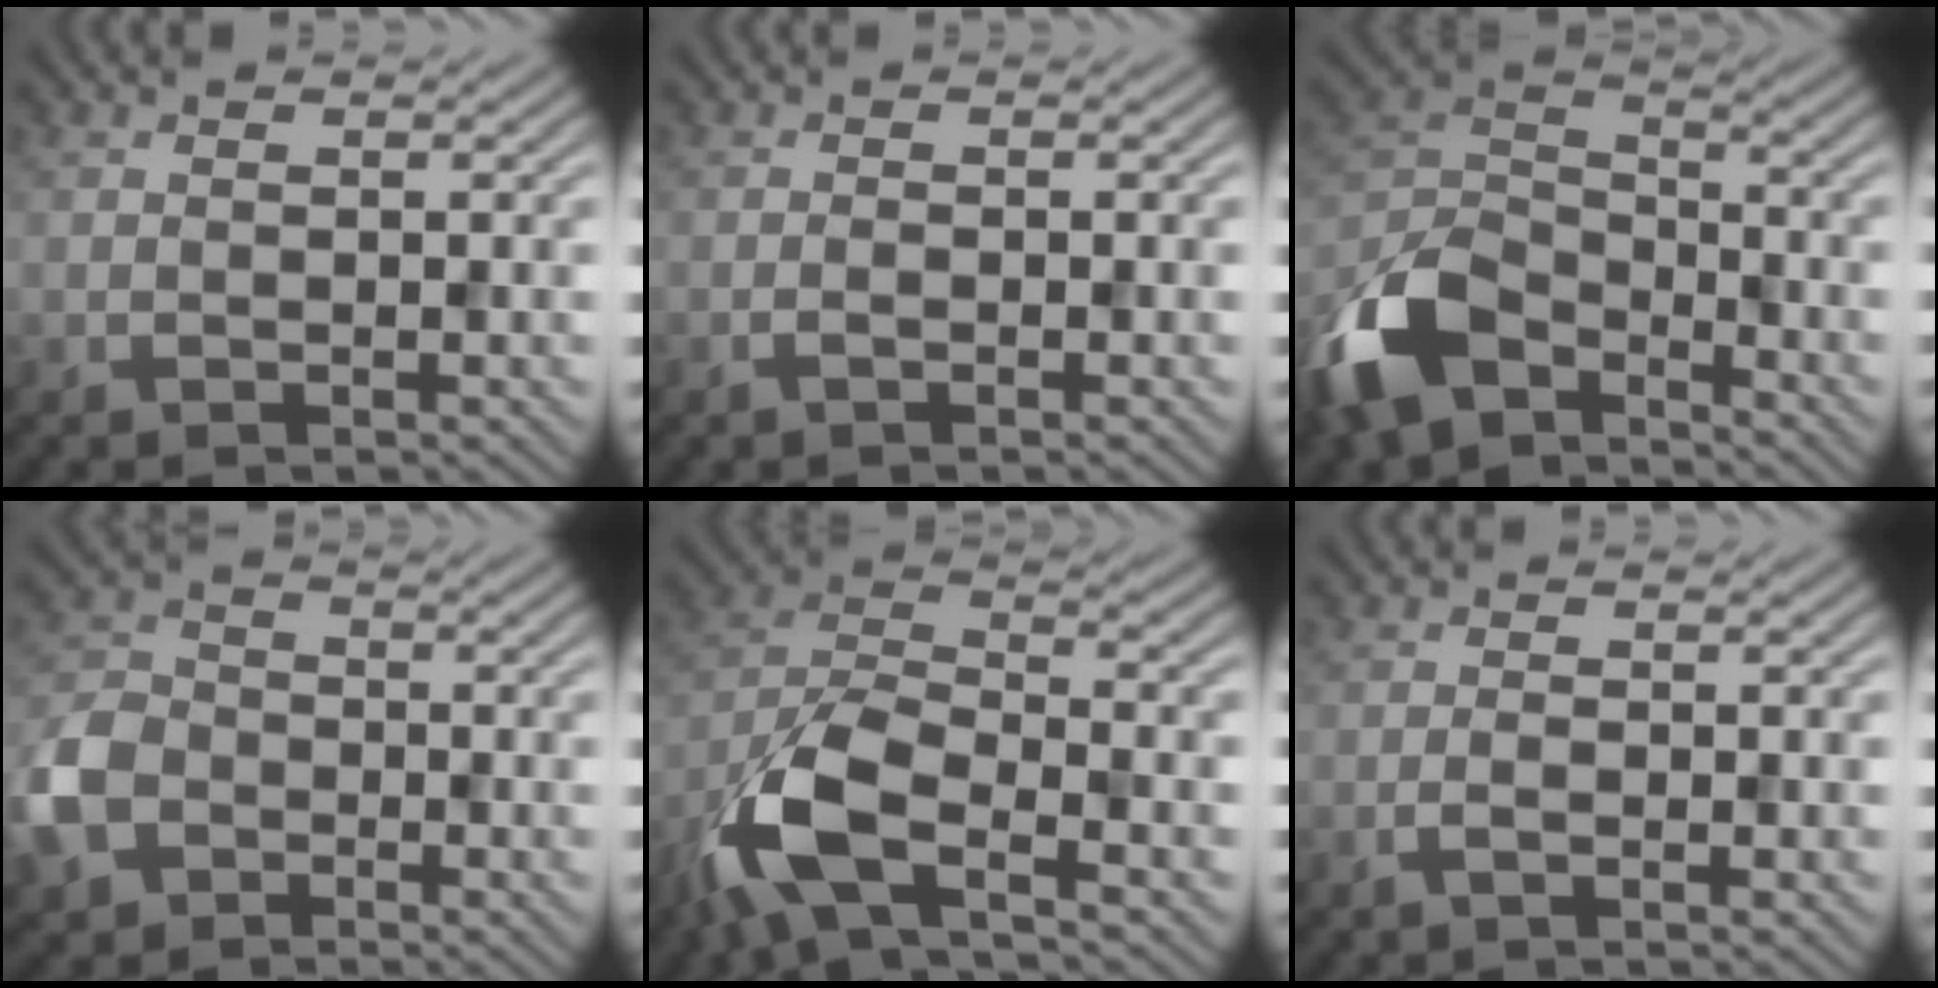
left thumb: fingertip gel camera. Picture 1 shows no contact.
{"total": 0.9, "force": [-0.5, 0.1, 0.7], "torque": [-0.015, 0.001, -0.010]}
{"total": 12.6, "force": [-8.4, 6.1, 7.1], "torque": [-0.175, -0.012, -0.184]}
{"total": 7.5, "force": [-3.6, 5.5, 3.6], "torque": [-0.102, -0.009, -0.092]}
{"total": 10.7, "force": [-5.9, 4.2, 7.9], "torque": [-0.169, -0.006, -0.134]}
{"total": 1.2, "force": [-0.7, 0.2, 1.0], "torque": [-0.021, 0.003, -0.015]}